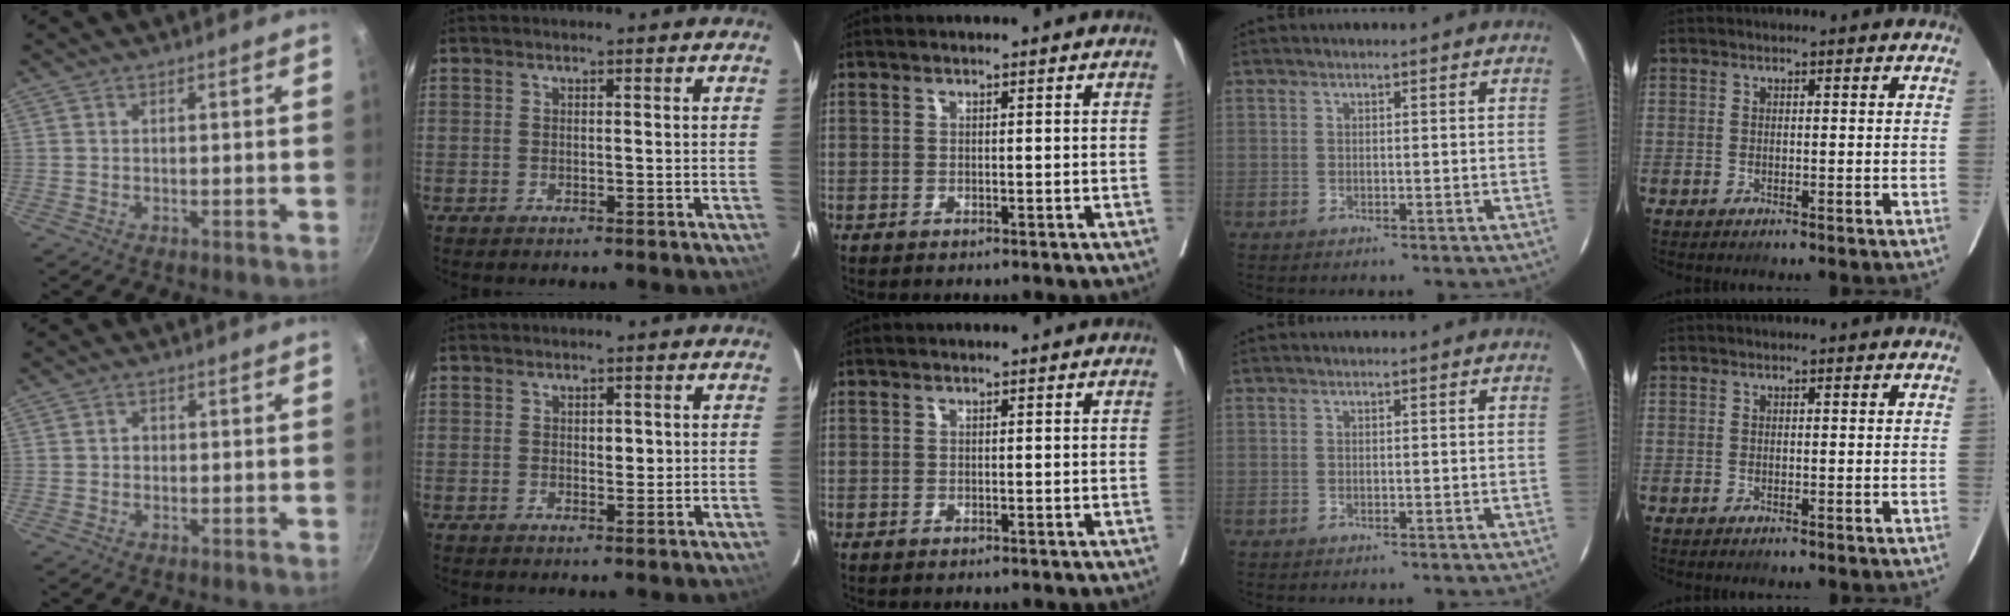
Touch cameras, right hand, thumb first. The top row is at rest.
{"thumb": {"total": 1.2, "force": [0.0, 1.1, 0.6], "torque": [-0.003, 0.004, -0.003]}, "index": {"total": 1.7, "force": [0.3, 1.0, 1.3], "torque": [-0.016, 0.000, 0.005]}}